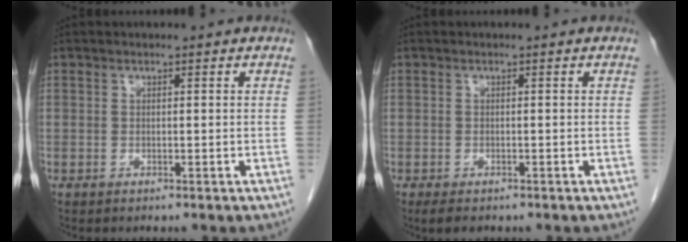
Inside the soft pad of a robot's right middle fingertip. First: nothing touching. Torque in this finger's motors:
{"motor_torque": [0.80, -0.33, -0.02, 0.01]}